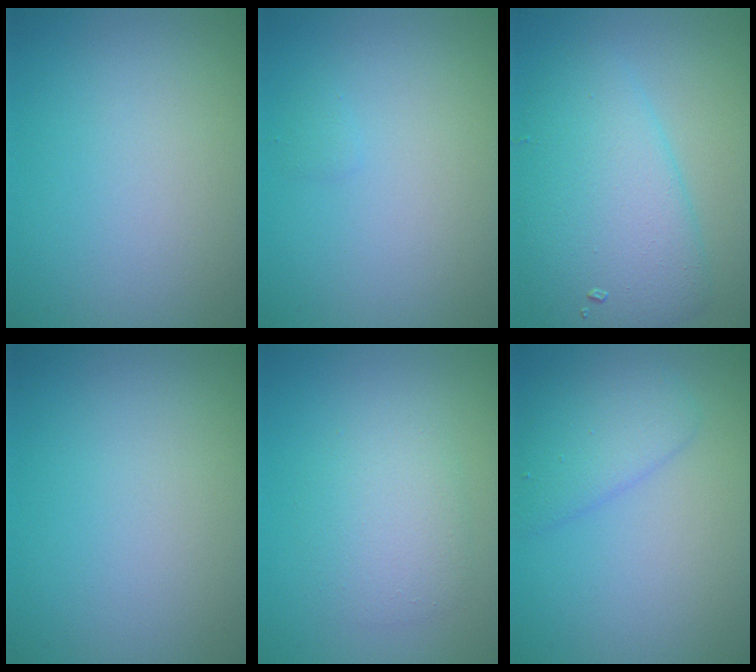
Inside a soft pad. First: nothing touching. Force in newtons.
{"total": 0.5, "press": 0.5, "slide": 0.1}
{"total": 6.7, "press": 6.7, "slide": 0.1}
{"total": 0.0}
{"total": 2.9, "press": 2.9, "slide": 0.1}
{"total": 3.0, "press": 3.0, "slide": 0.1}